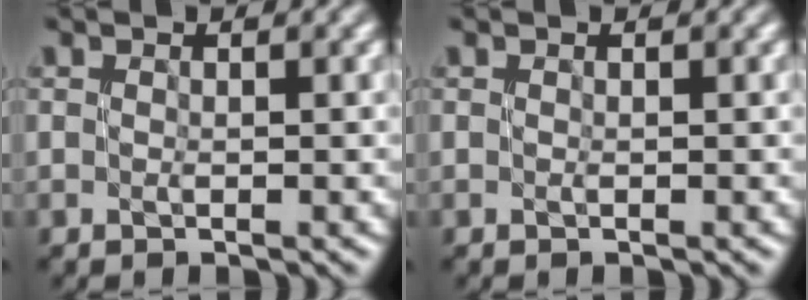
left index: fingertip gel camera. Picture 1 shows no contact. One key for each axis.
{"total": 0.0}